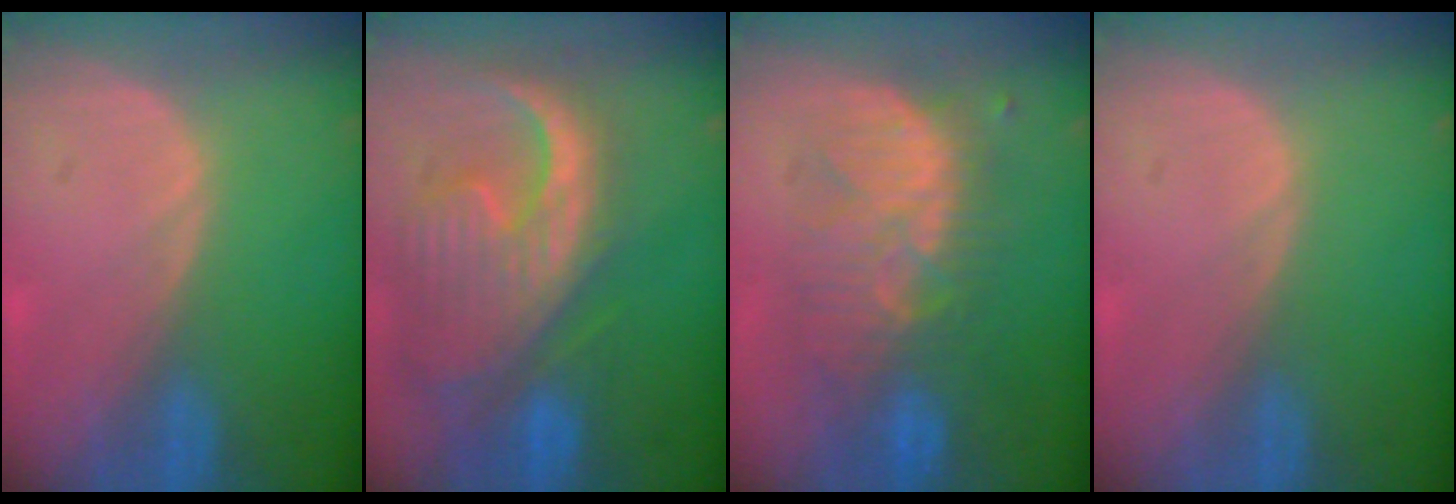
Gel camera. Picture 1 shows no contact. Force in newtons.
{"total": 13.2, "press": 11.4, "slide": 6.7}
{"total": 8.8, "press": 8.8, "slide": 0.2}
{"total": 0.0}